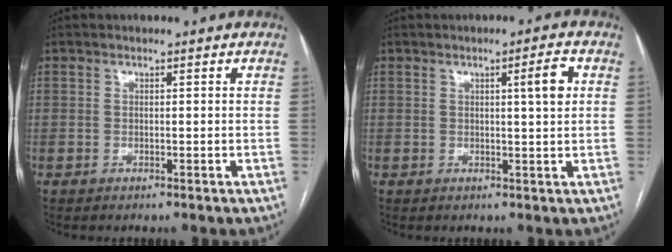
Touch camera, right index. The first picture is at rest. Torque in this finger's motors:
{"motor_torque": [0.47, 0.20, 0.06, 0.04]}